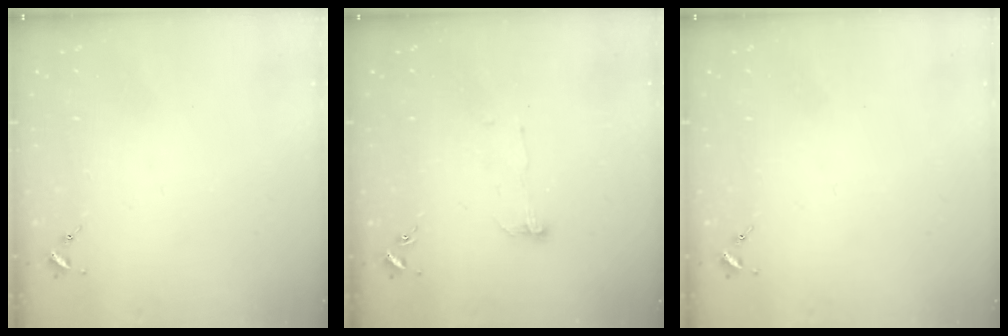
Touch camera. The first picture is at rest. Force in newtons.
{"total": 5.3, "press": 5.3, "slide": 0.6}
{"total": 0.0}